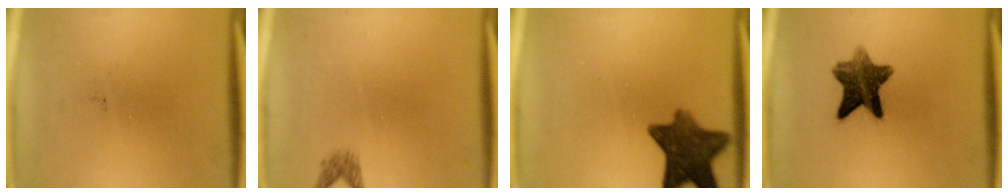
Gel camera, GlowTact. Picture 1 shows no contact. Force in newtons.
{"total": 1.3}
{"total": 10.7}
{"total": 8.9}